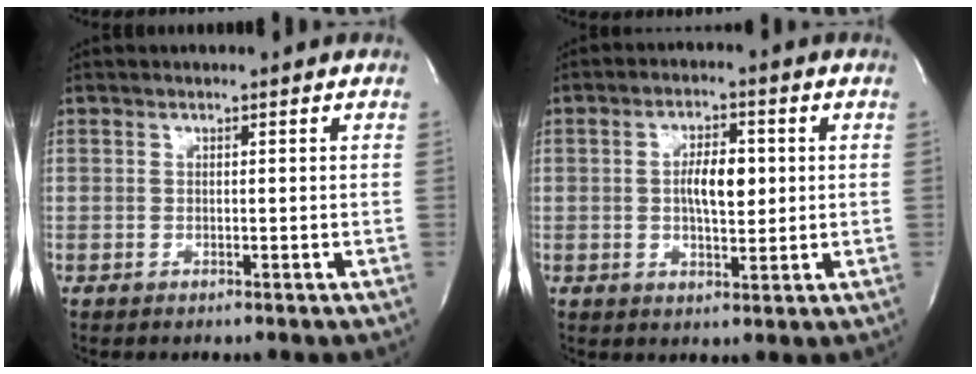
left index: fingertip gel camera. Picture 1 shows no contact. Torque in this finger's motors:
{"motor_torque": [0.36, 0.31, 0.10, 0.09]}